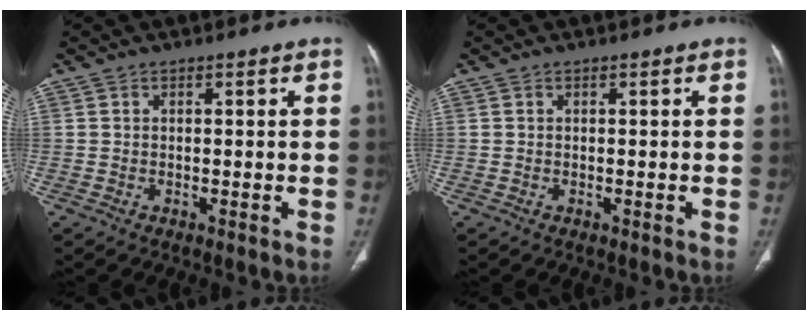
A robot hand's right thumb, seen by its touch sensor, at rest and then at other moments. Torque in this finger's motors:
{"motor_torque": [0.01, 0.01, 0.00, 0.00, 0.02]}